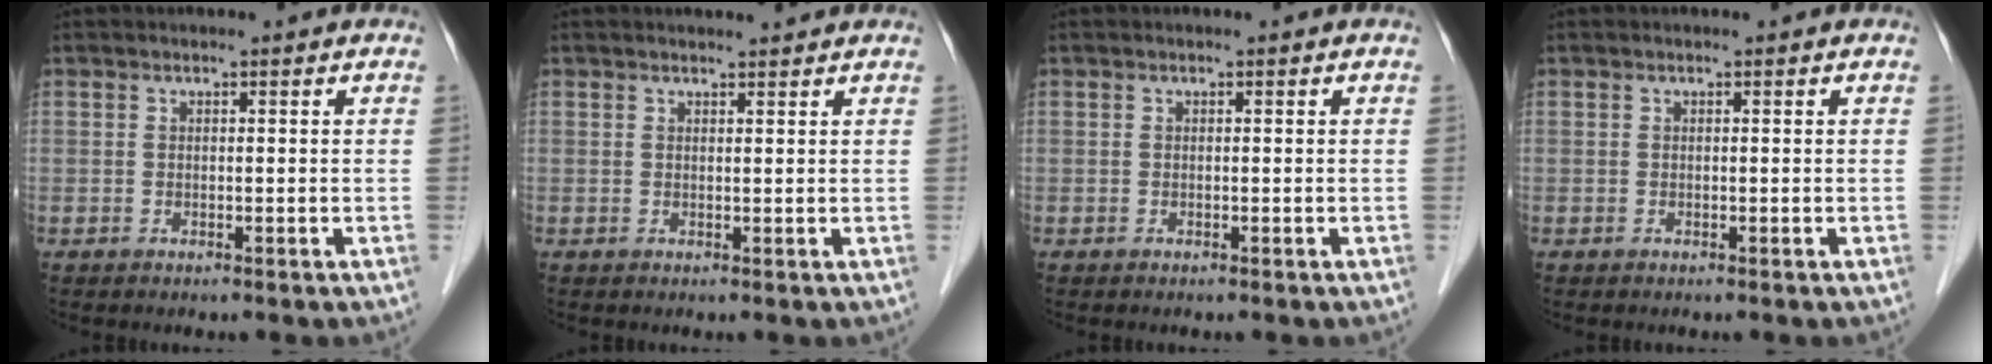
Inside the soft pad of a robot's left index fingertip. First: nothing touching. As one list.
[{"total": 2.4, "force": [2.3, 0.2, 0.5], "torque": [-0.011, 0.008, 0.032]}, {"total": 0.0}, {"total": 0.0}]